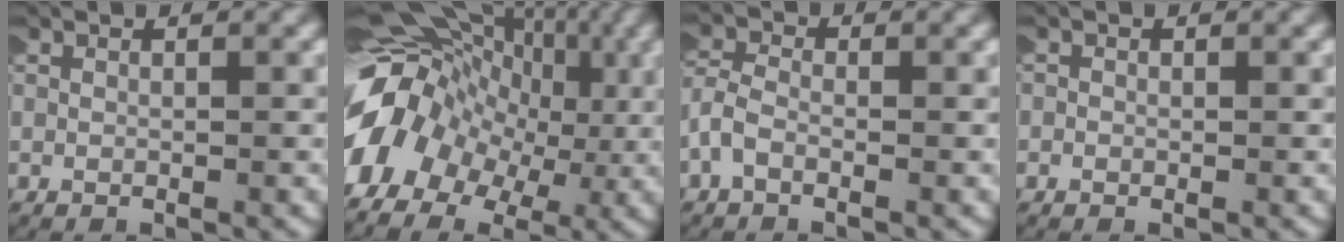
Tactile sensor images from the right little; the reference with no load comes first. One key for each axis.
{"total": 14.4, "fx": 0.6, "fy": 11.6, "fz": 8.5, "tx": -0.176, "ty": -0.004, "tz": 0.003}
{"total": 2.3, "fx": -0.3, "fy": 1.8, "fz": 1.4, "tx": -0.042, "ty": -0.005, "tz": -0.009}
{"total": 0.7, "fx": -0.1, "fy": 0.7, "fz": -0.1, "tx": 0.002, "ty": 0.002, "tz": -0.006}